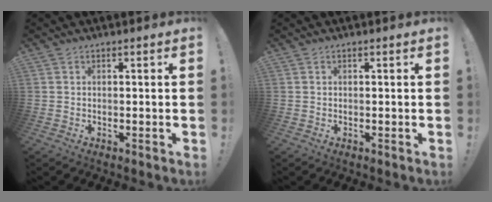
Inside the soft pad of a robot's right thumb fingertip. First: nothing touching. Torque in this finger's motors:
{"motor_torque": [-0.07, 0.11, 0.01, -0.04, 0.00]}